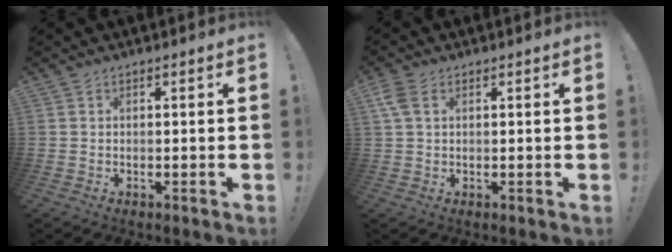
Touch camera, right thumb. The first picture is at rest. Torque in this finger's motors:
{"motor_torque": [-0.02, -0.02, 0.11, -0.07, 0.18]}